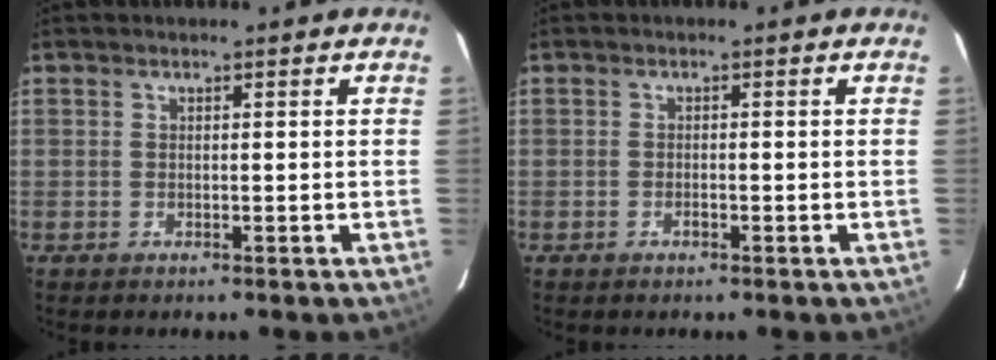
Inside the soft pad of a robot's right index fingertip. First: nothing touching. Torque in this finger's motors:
{"motor_torque": [-0.12, -0.02, -0.07, 0.01]}